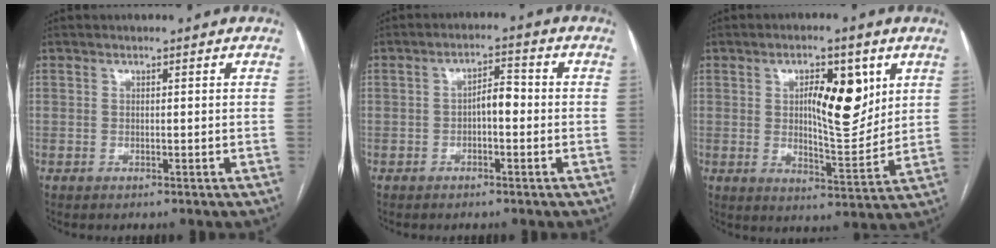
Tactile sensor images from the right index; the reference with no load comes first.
{"total": 3.7, "force": [-0.7, 1.5, 3.3], "torque": [-0.054, 0.016, -0.012]}
{"total": 10.6, "force": [3.4, 3.5, 9.4], "torque": [-0.145, 0.001, 0.057]}